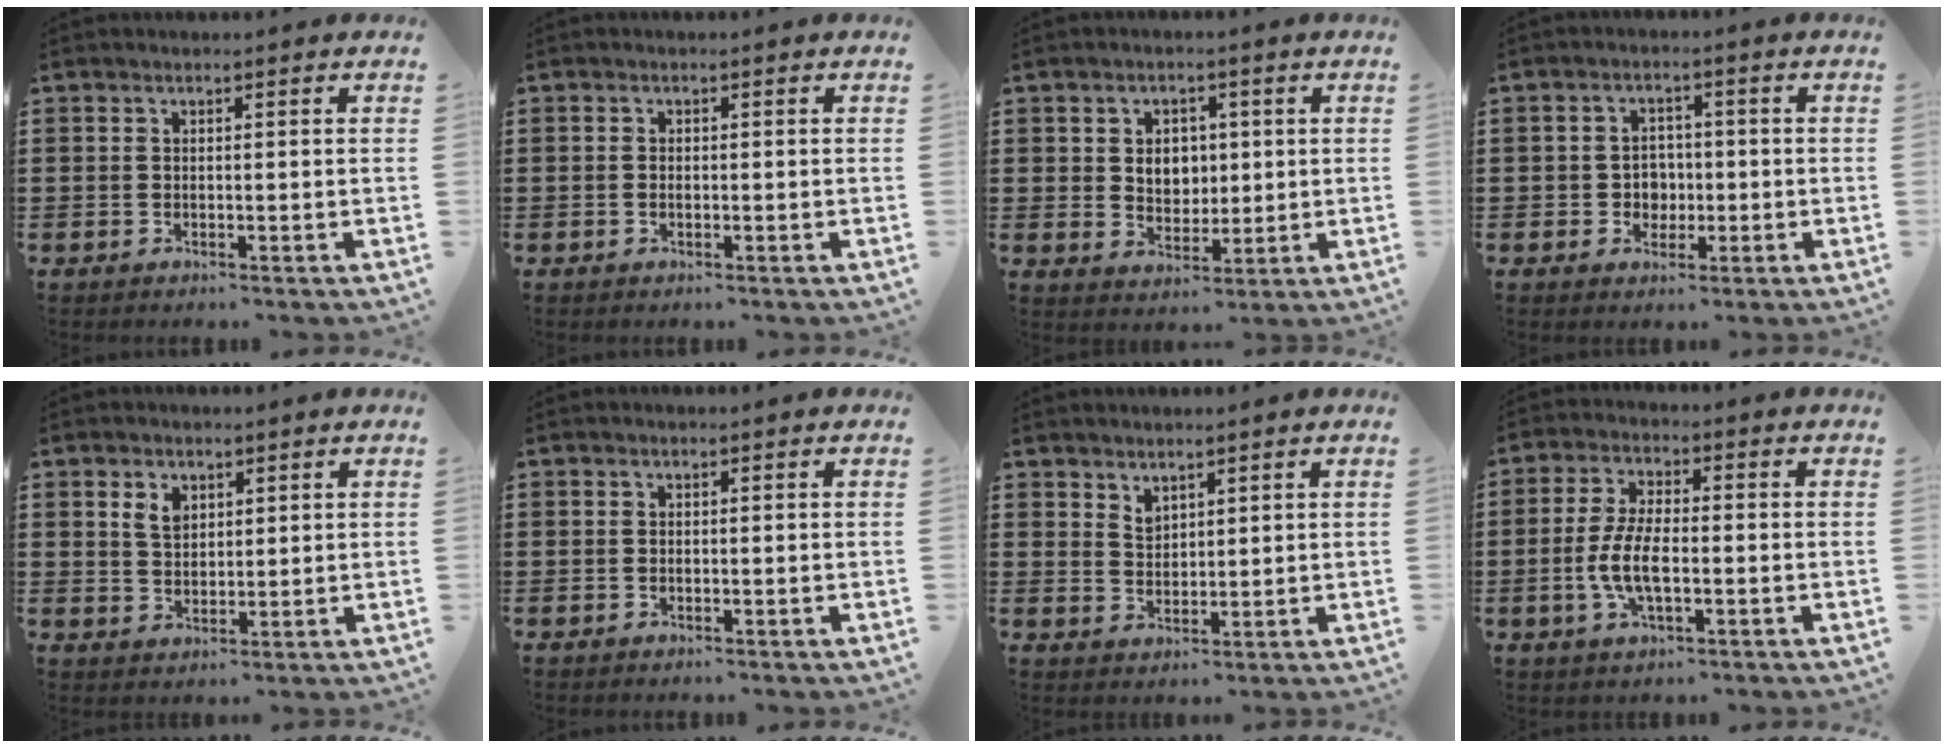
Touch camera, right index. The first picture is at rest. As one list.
[{"total": 0.6, "force": [-0.2, 0.3, 0.5], "torque": [-0.012, -0.001, -0.004]}, {"total": 4.2, "force": [0.6, 3.6, 2.0], "torque": [-0.036, 0.004, 0.005]}, {"total": 3.3, "force": [-0.6, 3.0, 1.3], "torque": [-0.027, 0.002, -0.017]}, {"total": 3.1, "force": [1.7, 2.1, 1.6], "torque": [-0.039, 0.007, 0.031]}, {"total": 0.0}, {"total": 2.3, "force": [2.0, 1.1, 0.2], "torque": [-0.008, 0.001, 0.039]}, {"total": 6.6, "force": [-1.5, 2.5, 5.9], "torque": [-0.135, -0.006, -0.036]}]